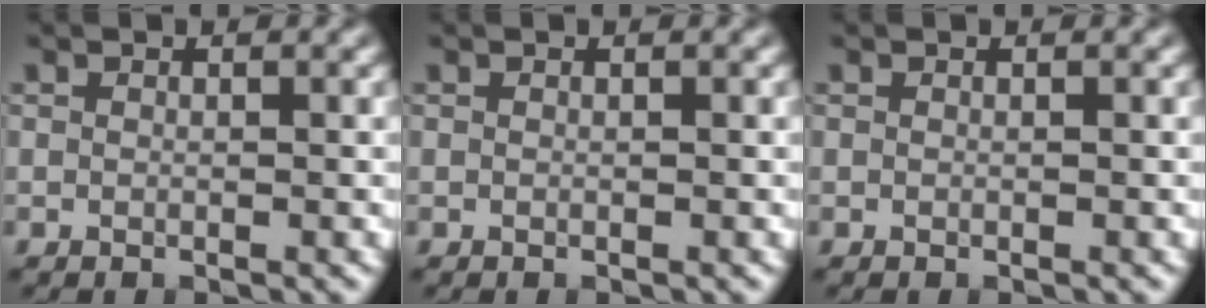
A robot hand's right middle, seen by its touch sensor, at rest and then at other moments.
{"total": 0.0}
{"total": 0.0}